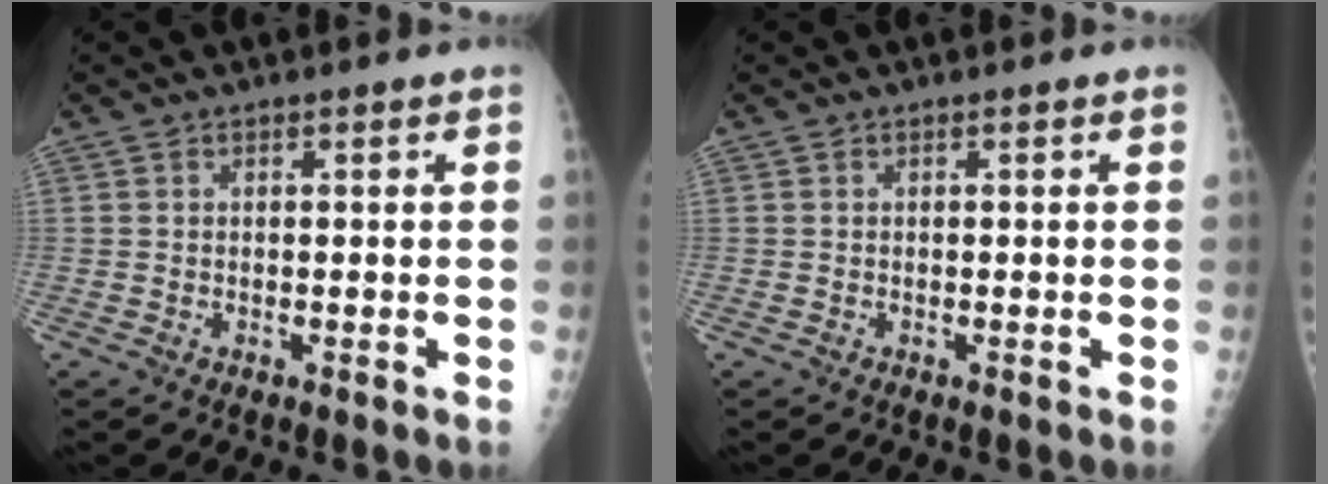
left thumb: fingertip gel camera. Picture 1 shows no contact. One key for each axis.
{"total": 0.0}